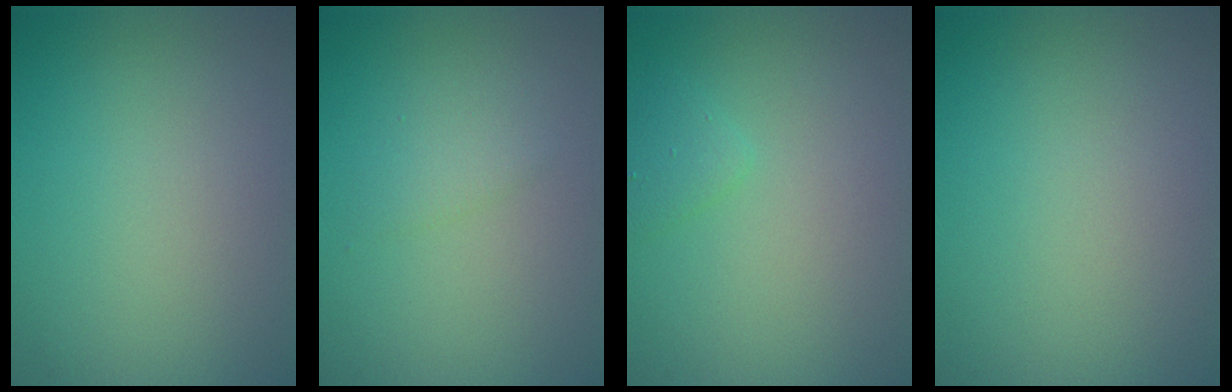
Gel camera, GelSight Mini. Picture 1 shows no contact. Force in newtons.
{"total": 1.2, "press": 1.2, "slide": 0.1}
{"total": 1.3, "press": 1.3, "slide": 0.0}
{"total": 0.0}